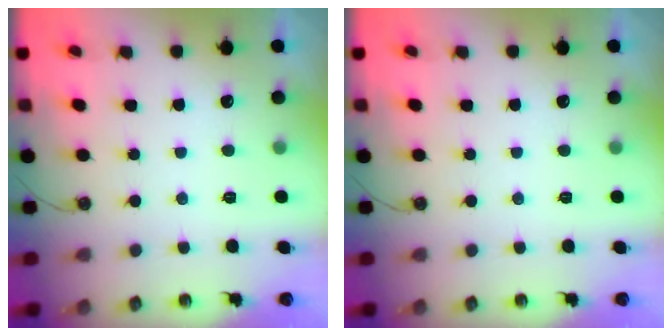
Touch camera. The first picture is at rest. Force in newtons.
{"total": 0.0}